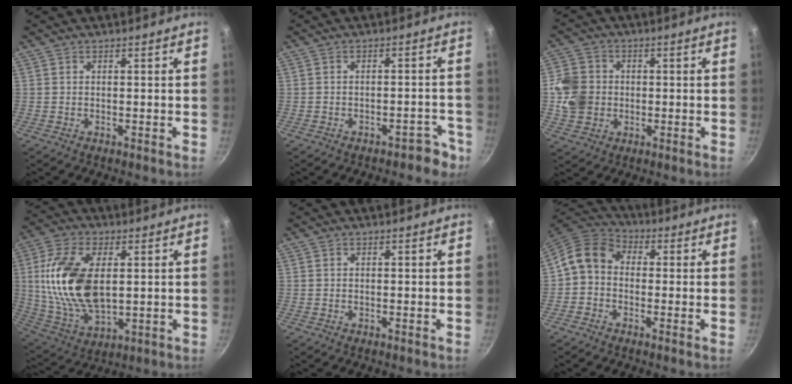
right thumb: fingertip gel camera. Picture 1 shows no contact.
{"total": 4.6, "force": [-3.2, 2.5, 2.3], "torque": [0.001, 0.046, -0.018]}
{"total": 8.7, "force": [-0.4, 7.7, 4.0], "torque": [-0.052, 0.007, -0.014]}
{"total": 18.4, "force": [2.6, 10.1, 15.1], "torque": [-0.288, -0.005, 0.056]}
{"total": 0.0}
{"total": 8.2, "force": [-0.6, 6.8, 4.7], "torque": [-0.071, 0.033, -0.034]}